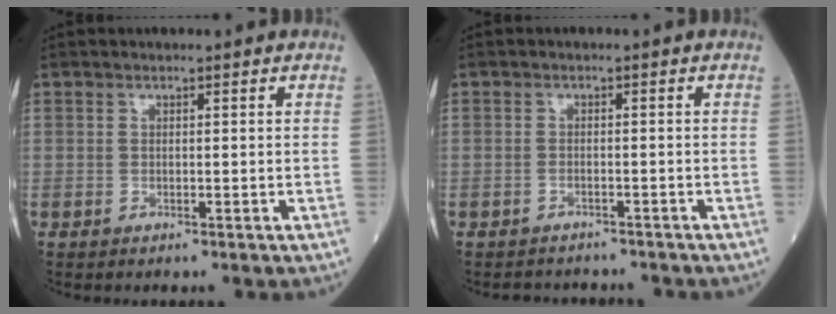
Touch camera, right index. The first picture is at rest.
{"total": 4.3, "force": [-3.9, 1.7, 0.0], "torque": [0.001, 0.004, -0.052]}